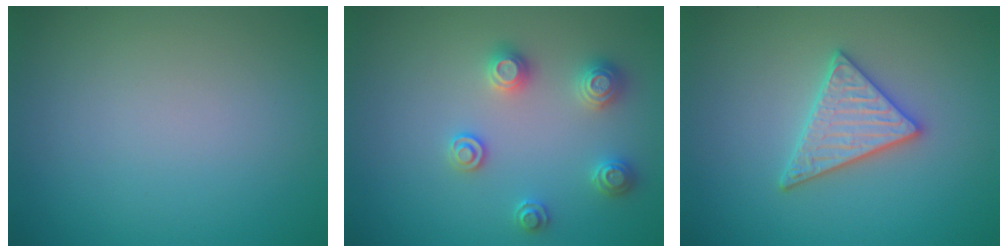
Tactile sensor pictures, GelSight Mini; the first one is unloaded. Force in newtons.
{"total": 2.8, "press": 2.8, "slide": 0.5}
{"total": 3.3, "press": 3.2, "slide": 0.6}